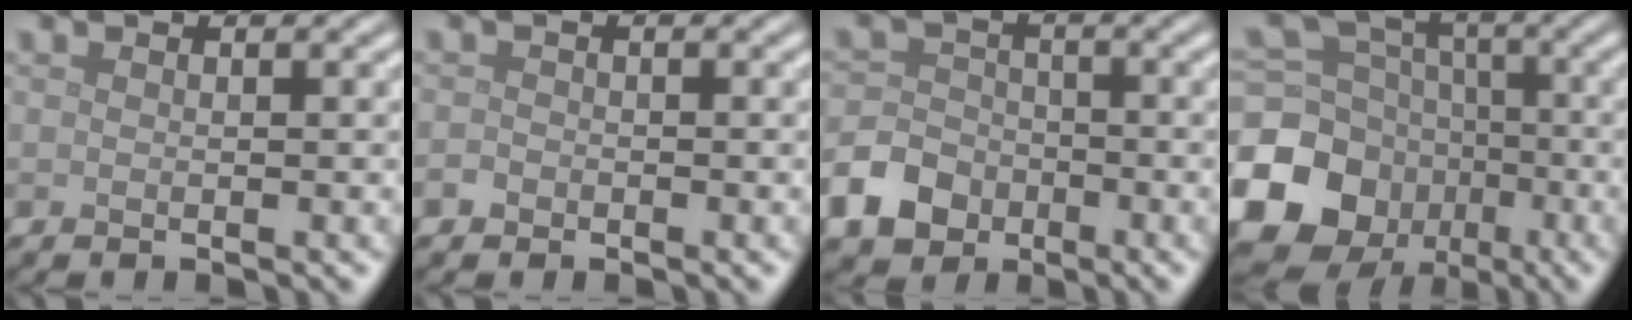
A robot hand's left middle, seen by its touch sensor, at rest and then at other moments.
{"total": 0.8, "force": [-0.6, 0.6, 0.2], "torque": [-0.001, -0.001, -0.012]}
{"total": 5.1, "force": [-2.7, 3.8, 1.9], "torque": [-0.037, -0.002, -0.061]}
{"total": 14.5, "force": [-5.3, 12.6, 5.0], "torque": [-0.140, -0.030, -0.114]}